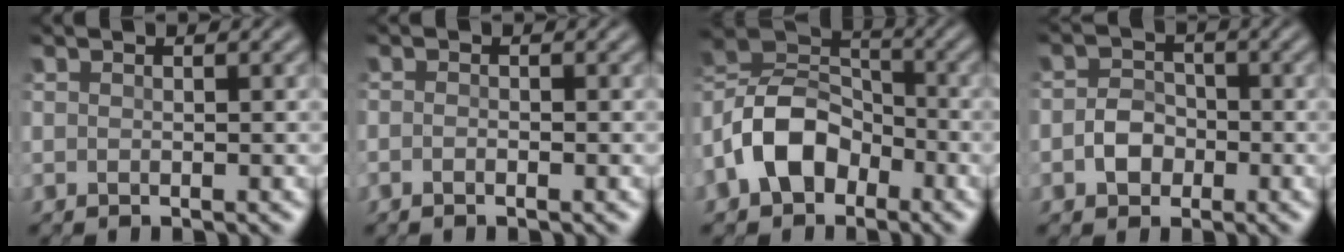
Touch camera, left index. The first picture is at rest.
{"total": 0.6, "force": [-0.4, 0.0, 0.4], "torque": [-0.014, 0.004, -0.007]}
{"total": 8.2, "force": [-3.6, 5.5, 5.0], "torque": [-0.099, 0.010, -0.084]}
{"total": 2.5, "force": [-0.9, 1.9, 1.4], "torque": [-0.019, 0.008, -0.016]}